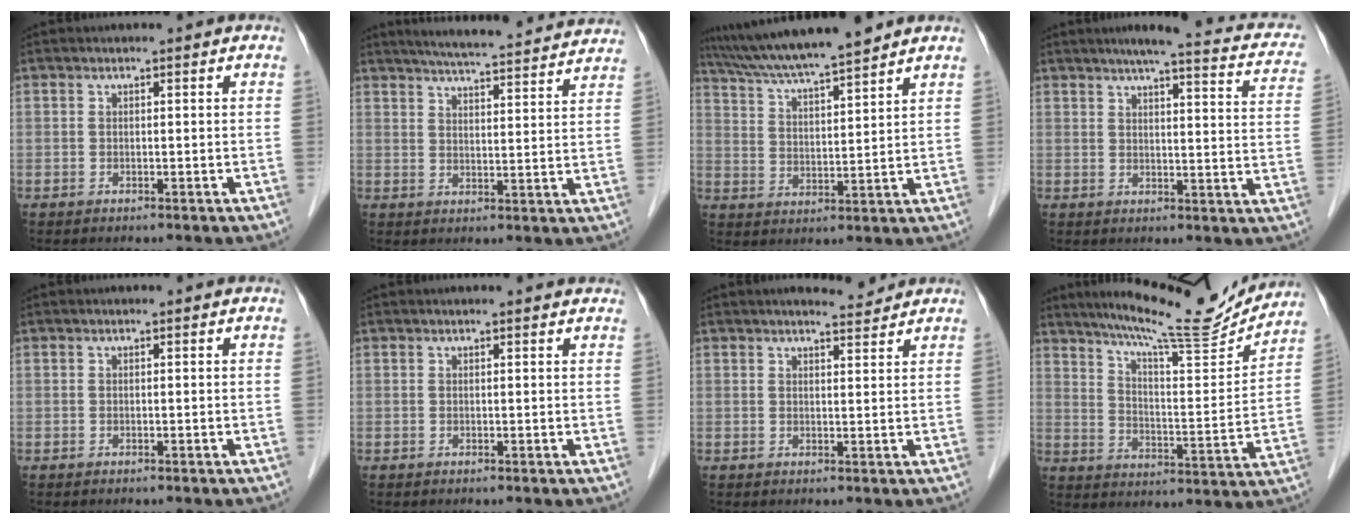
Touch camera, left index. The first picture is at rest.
{"total": 18.4, "force": [17.0, 1.3, 6.8], "torque": [-0.101, 0.003, 0.218]}
{"total": 12.9, "force": [11.3, -0.2, 6.2], "torque": [-0.112, 0.015, 0.192]}
{"total": 16.9, "force": [13.6, 2.6, 9.7], "torque": [-0.117, 0.003, 0.145]}
{"total": 0.0}
{"total": 2.9, "force": [2.7, 0.4, 0.9], "torque": [-0.016, 0.009, 0.024]}
{"total": 2.4, "force": [2.3, 0.2, 0.4], "torque": [-0.009, -0.006, 0.034]}
{"total": 17.2, "force": [15.6, 1.0, 7.1], "torque": [-0.116, -0.028, 0.227]}